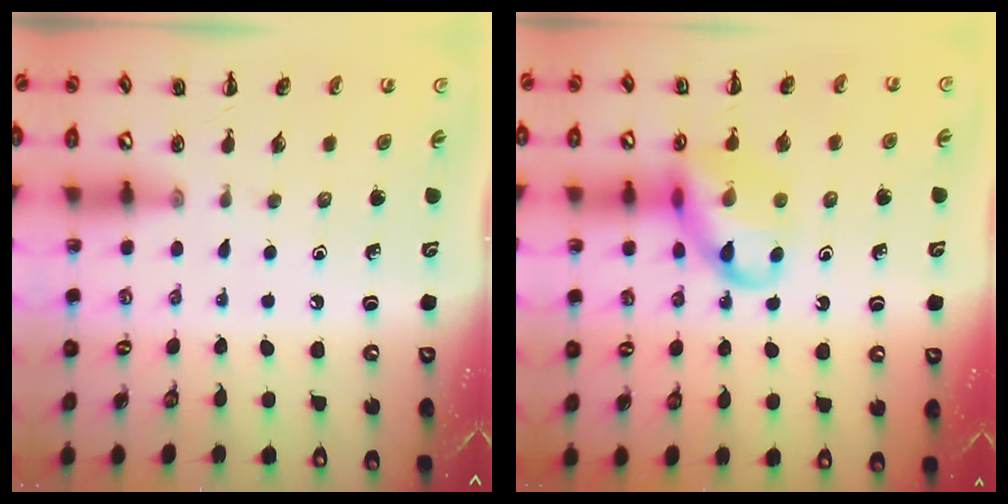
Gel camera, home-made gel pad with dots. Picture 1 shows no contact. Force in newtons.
{"total": 12.4, "press": 12.2, "slide": 2.0}